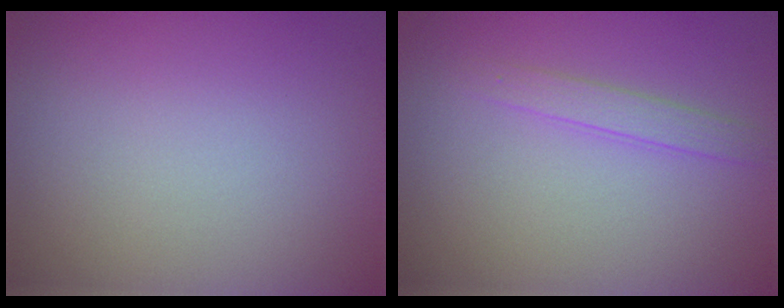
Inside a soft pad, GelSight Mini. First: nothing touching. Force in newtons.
{"total": 1.3, "press": 1.3, "slide": 0.1}